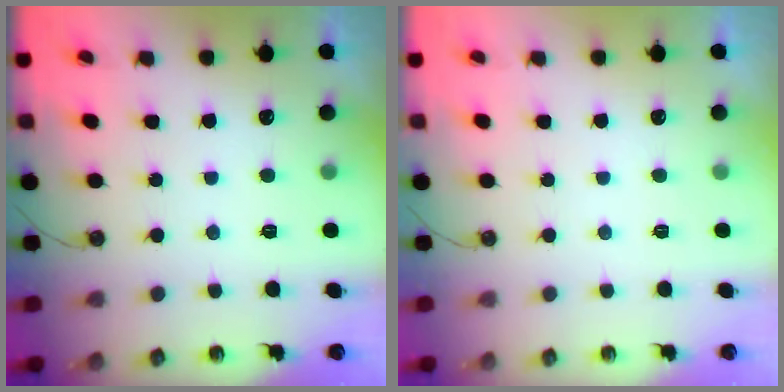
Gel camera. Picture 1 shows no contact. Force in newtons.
{"total": 0.0}